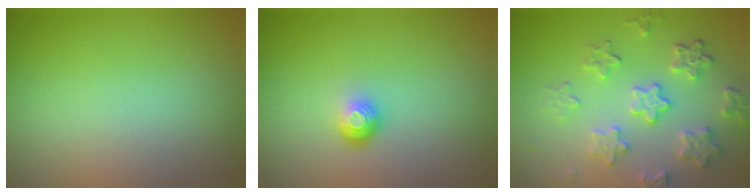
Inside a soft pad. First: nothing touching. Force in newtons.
{"total": 1.8, "press": 1.2, "slide": 1.3}
{"total": 4.7, "press": 4.0, "slide": 2.5}